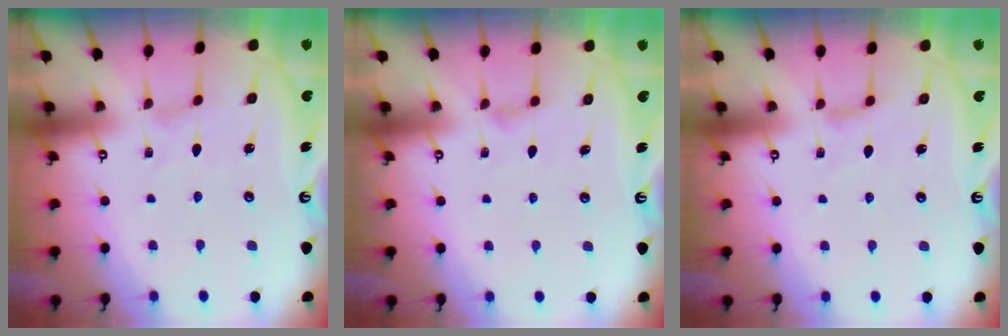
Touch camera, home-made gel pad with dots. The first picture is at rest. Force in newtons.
{"total": 3.1, "press": 3.1, "slide": 0.6}
{"total": 2.3, "press": 2.2, "slide": 0.5}